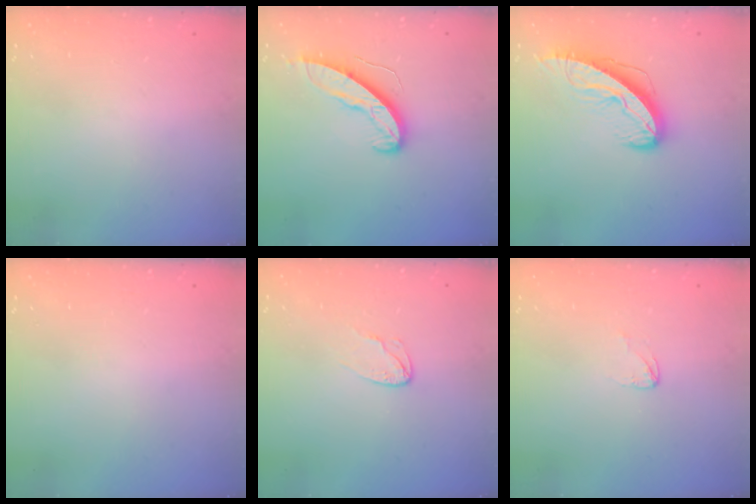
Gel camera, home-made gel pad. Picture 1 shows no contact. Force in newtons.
{"total": 9.3, "press": 9.2, "slide": 0.7}
{"total": 9.6, "press": 9.5, "slide": 1.2}
{"total": 0.0}
{"total": 5.8, "press": 5.8, "slide": 0.5}
{"total": 3.0, "press": 3.0, "slide": 0.1}